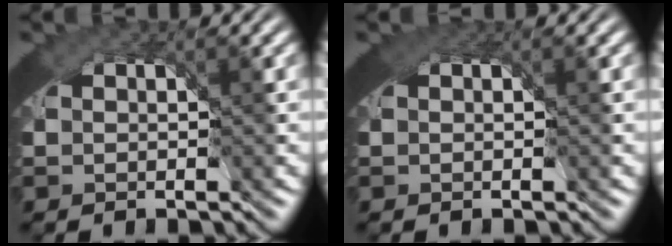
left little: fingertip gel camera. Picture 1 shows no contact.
{"total": 1.0, "force": [0.5, 0.7, 0.5], "torque": [-0.010, -0.001, 0.008]}